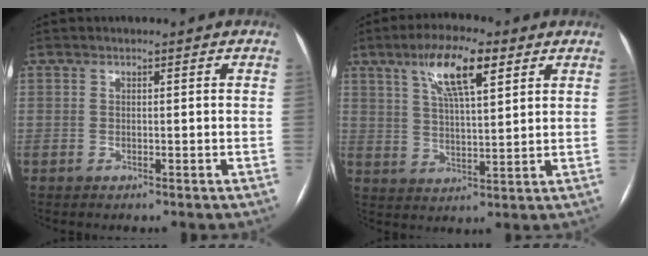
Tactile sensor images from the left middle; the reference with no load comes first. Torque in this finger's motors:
{"motor_torque": [1.22, -0.92, 0.65, 0.21]}